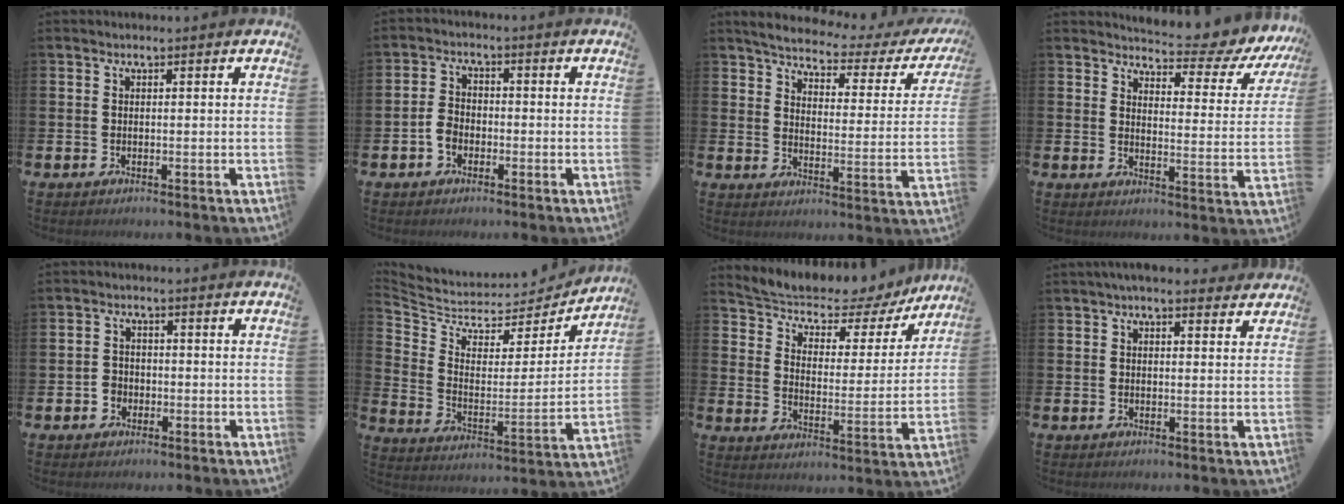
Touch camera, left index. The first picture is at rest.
{"total": 3.0, "force": [-1.3, 2.2, 1.5], "torque": [-0.022, 0.004, -0.028]}
{"total": 4.2, "force": [3.7, 1.0, 1.6], "torque": [-0.050, -0.030, 0.053]}
{"total": 5.3, "force": [4.9, 1.1, 1.6], "torque": [-0.037, -0.047, 0.075]}
{"total": 2.1, "force": [-1.0, 1.9, 0.3], "torque": [-0.003, 0.003, -0.026]}
{"total": 6.4, "force": [5.8, 2.5, 1.0], "torque": [-0.056, -0.054, 0.096]}
{"total": 5.9, "force": [5.4, 1.9, 1.5], "torque": [-0.065, -0.041, 0.088]}
{"total": 3.1, "force": [2.9, 0.6, 1.0], "torque": [-0.011, -0.012, 0.050]}